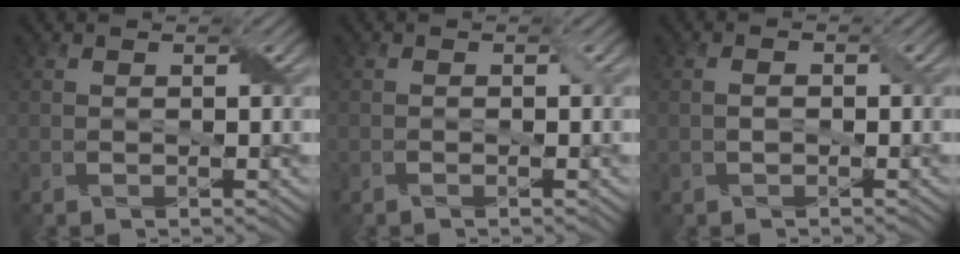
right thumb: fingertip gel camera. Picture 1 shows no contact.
{"total": 0.7, "force": [-0.4, 0.1, 0.6], "torque": [-0.012, 0.002, -0.006]}
{"total": 1.6, "force": [-0.4, 1.0, 1.2], "torque": [-0.024, 0.006, -0.004]}